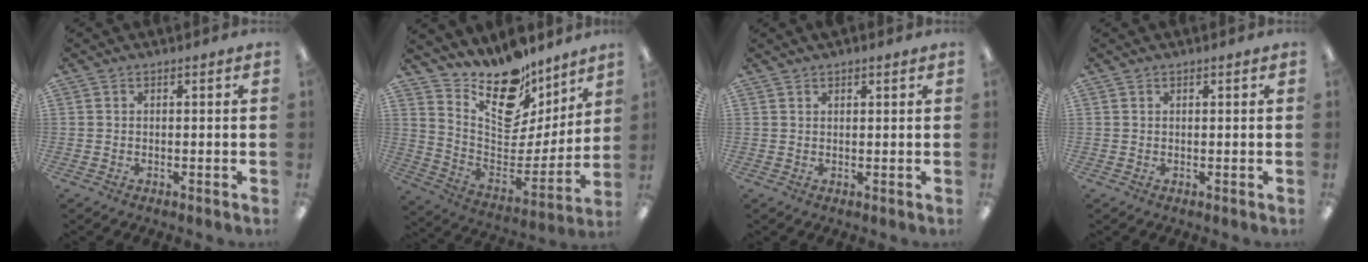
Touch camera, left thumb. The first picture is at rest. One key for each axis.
{"total": 18.0, "fx": 14.2, "fy": 8.3, "fz": 7.1, "tx": -0.117, "ty": -0.123, "tz": 0.254}
{"total": 1.3, "fx": 1.2, "fy": 0.3, "fz": 0.3, "tx": -0.007, "ty": -0.002, "tz": 0.023}
{"total": 0.5, "fx": 0.5, "fy": 0.1, "fz": 0.1, "tx": -0.002, "ty": 0.001, "tz": 0.009}